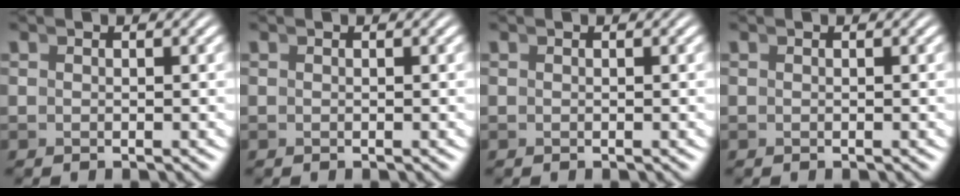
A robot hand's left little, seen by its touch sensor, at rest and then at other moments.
{"total": 0.0}
{"total": 0.0}
{"total": 0.0}